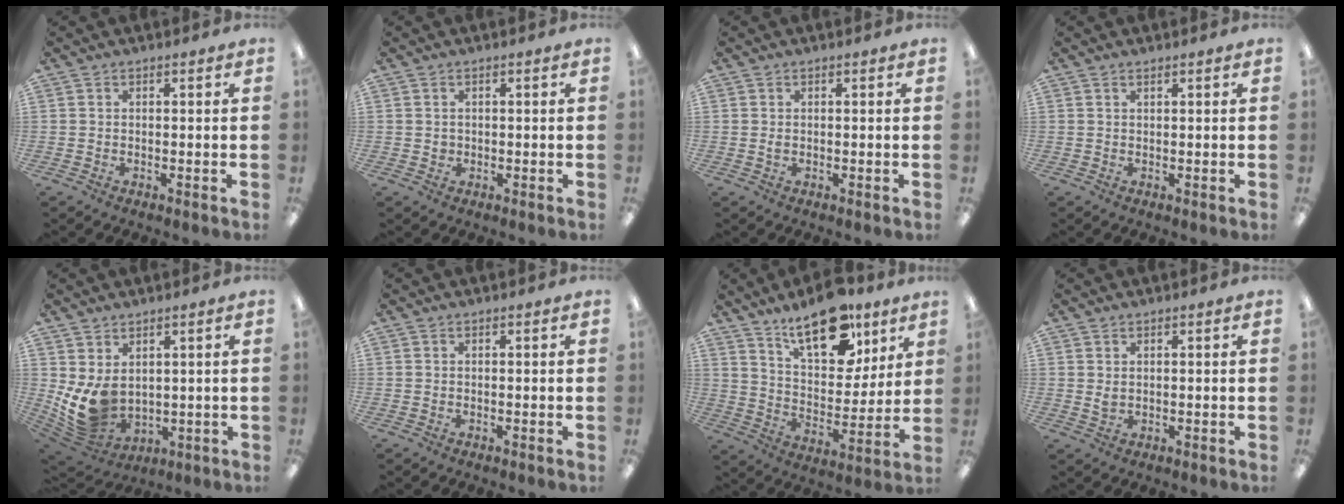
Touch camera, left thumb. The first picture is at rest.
{"total": 1.1, "force": [0.3, 1.0, 0.4], "torque": [-0.009, 0.005, 0.004]}
{"total": 0.9, "force": [0.2, 0.5, 0.7], "torque": [-0.015, 0.002, 0.002]}
{"total": 0.8, "force": [0.7, 0.1, 0.4], "torque": [-0.008, 0.000, 0.013]}
{"total": 9.2, "force": [2.1, 6.8, 5.8], "torque": [-0.134, -0.028, 0.047]}
{"total": 0.0}
{"total": 18.5, "force": [12.7, 8.6, 10.3], "torque": [-0.153, -0.072, 0.217]}
{"total": 1.7, "force": [0.8, 1.0, 1.1], "torque": [-0.024, 0.001, 0.015]}